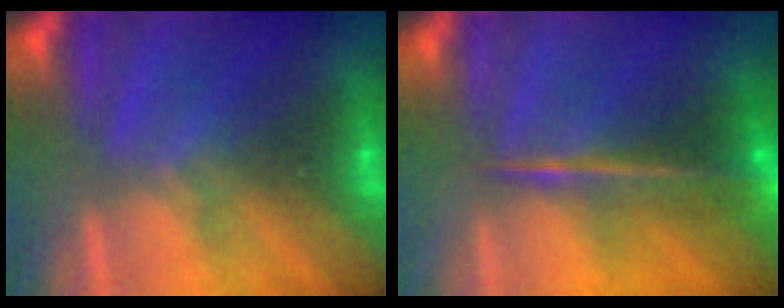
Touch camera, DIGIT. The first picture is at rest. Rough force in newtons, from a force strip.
{"total": 6.7}